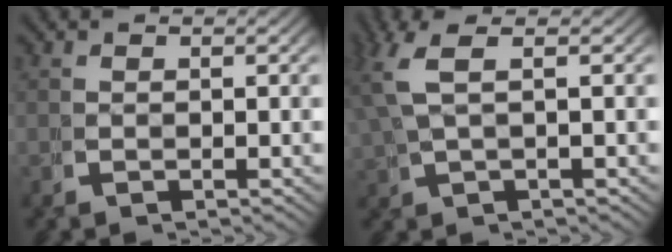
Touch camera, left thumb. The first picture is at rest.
{"total": 3.6, "force": [1.5, 1.0, 3.2], "torque": [-0.072, 0.007, 0.034]}